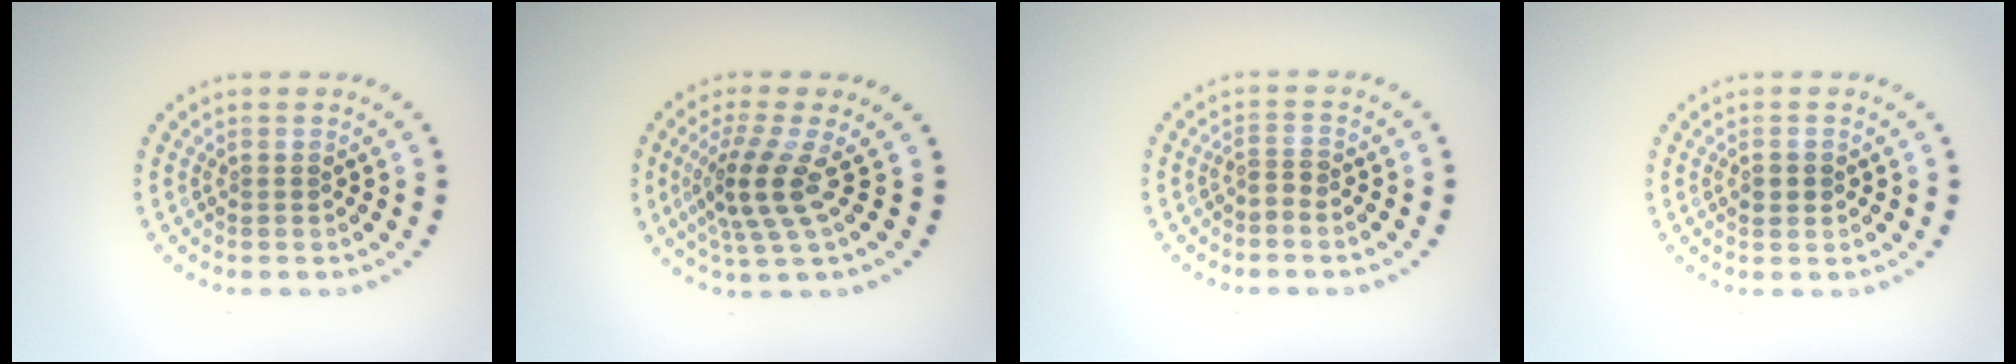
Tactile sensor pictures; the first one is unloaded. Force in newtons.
{"total": 4.1, "press": 2.9, "slide": 2.8}
{"total": 1.0, "press": 0.4, "slide": 0.9}
{"total": 1.7, "press": 1.7, "slide": 0.1}